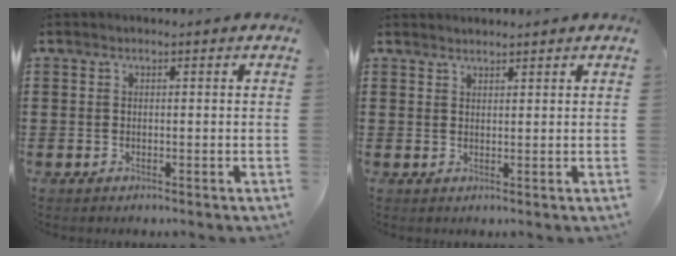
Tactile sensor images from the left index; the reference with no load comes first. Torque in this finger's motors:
{"motor_torque": [1.05, 1.08, -0.09, 0.02]}